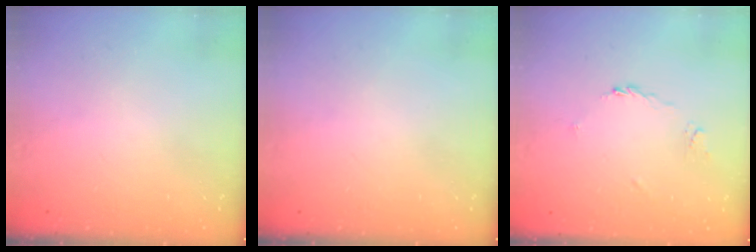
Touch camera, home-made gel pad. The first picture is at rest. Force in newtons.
{"total": 0.0}
{"total": 3.7, "press": 3.6, "slide": 0.8}